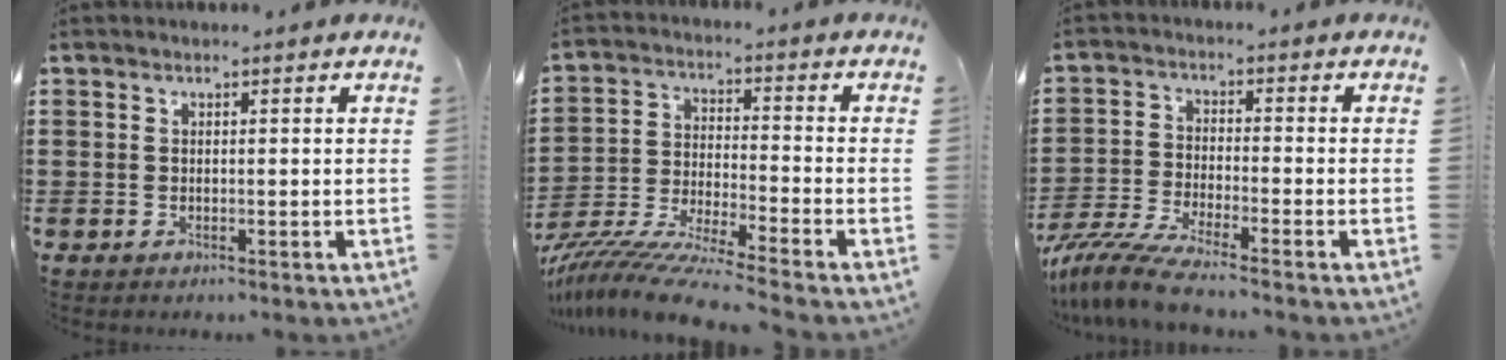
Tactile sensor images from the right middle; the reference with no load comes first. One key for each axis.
{"total": 8.7, "fx": -8.2, "fy": -0.6, "fz": 2.7, "tx": -0.057, "ty": -0.008, "tz": -0.166}
{"total": 6.7, "fx": -5.9, "fy": 0.1, "fz": 3.0, "tx": -0.080, "ty": -0.014, "tz": -0.120}